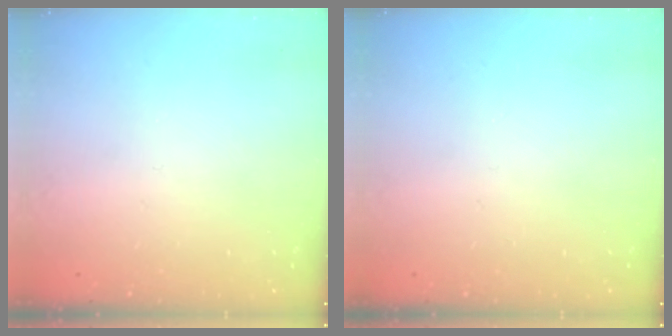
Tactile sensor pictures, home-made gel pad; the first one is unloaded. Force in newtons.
{"total": 0.0}